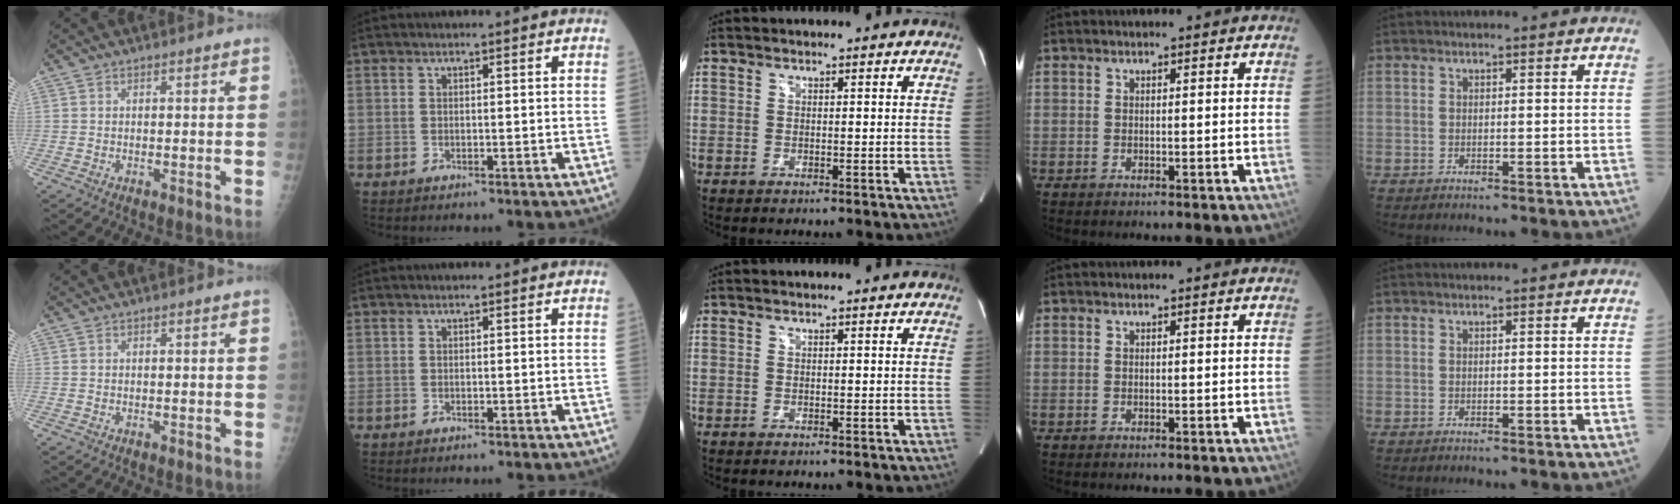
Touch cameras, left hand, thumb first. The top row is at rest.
{}